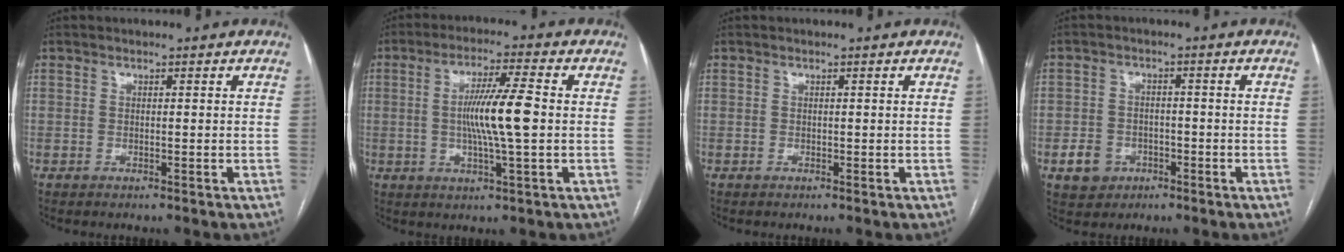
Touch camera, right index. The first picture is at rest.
{"total": 9.1, "force": [-0.1, 0.1, 9.1], "torque": [-0.169, 0.000, -0.006]}
{"total": 0.0}
{"total": 4.7, "force": [-2.0, 4.0, 1.3], "torque": [-0.022, 0.011, -0.022]}